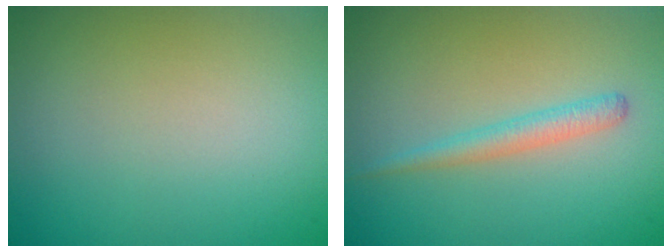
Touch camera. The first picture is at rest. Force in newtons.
{"total": 1.9, "press": 1.8, "slide": 0.1}